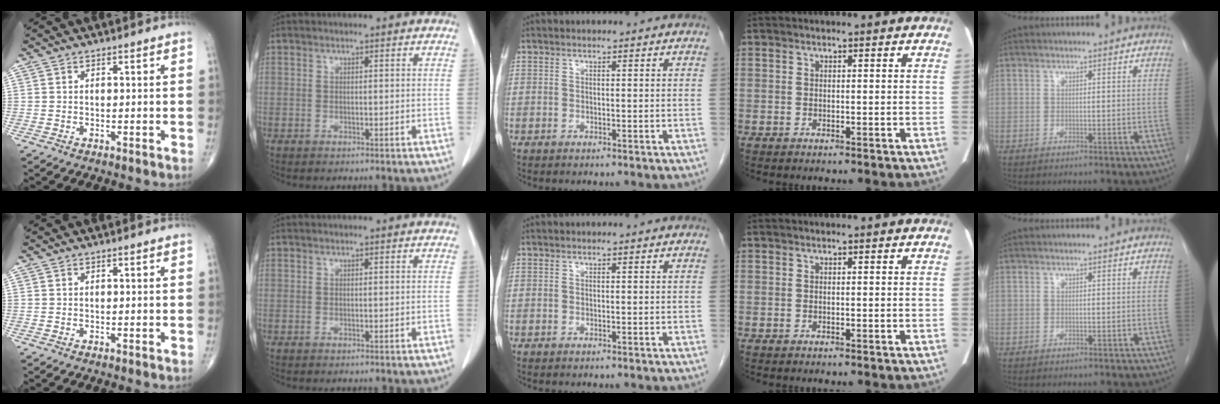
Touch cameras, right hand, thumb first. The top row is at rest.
{}